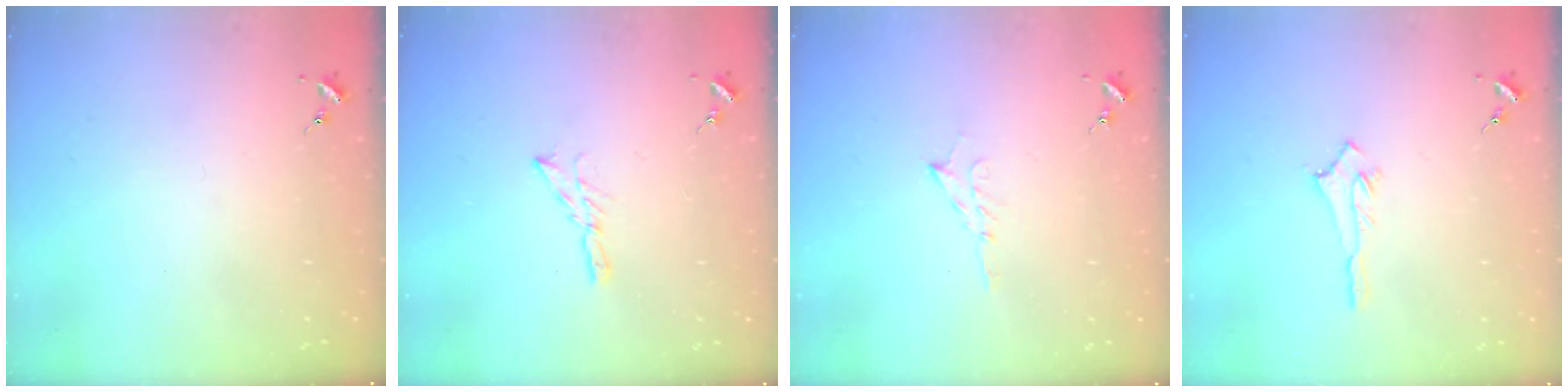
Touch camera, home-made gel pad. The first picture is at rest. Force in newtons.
{"total": 5.4, "press": 5.4, "slide": 0.6}
{"total": 6.0, "press": 5.9, "slide": 0.7}
{"total": 2.8, "press": 2.7, "slide": 0.4}